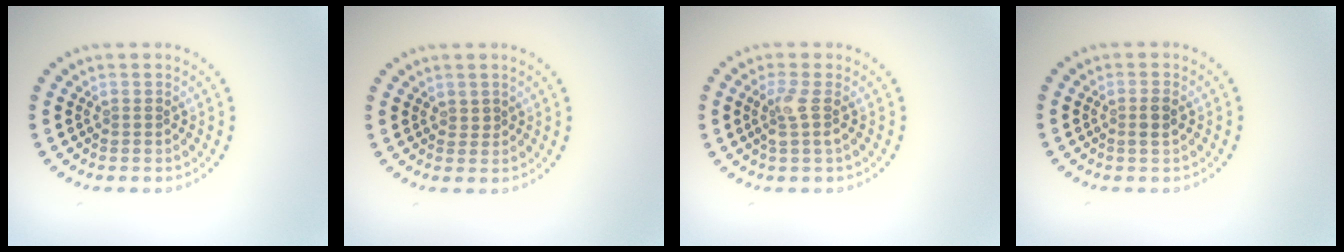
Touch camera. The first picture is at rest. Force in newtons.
{"total": 0.6, "press": 0.2, "slide": 0.6}
{"total": 2.0, "press": 1.6, "slide": 1.2}
{"total": 1.2, "press": 1.1, "slide": 0.5}